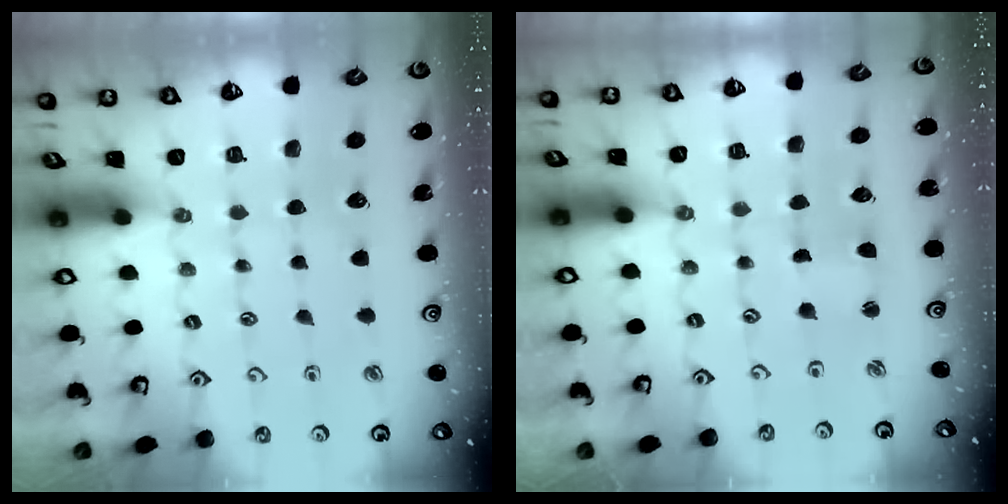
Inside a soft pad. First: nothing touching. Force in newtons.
{"total": 1.9, "press": 1.9, "slide": 0.3}